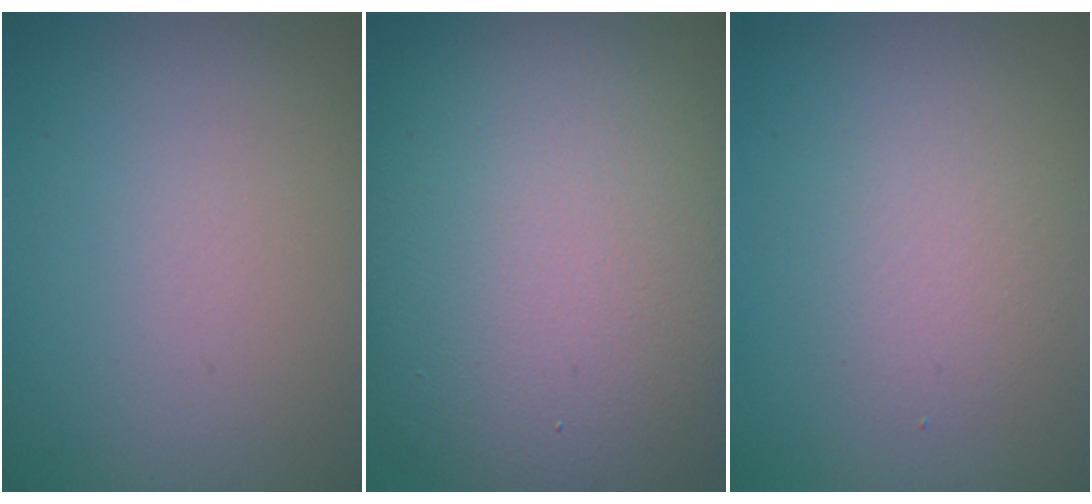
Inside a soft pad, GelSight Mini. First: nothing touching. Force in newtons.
{"total": 15.4, "press": 15.4, "slide": 0.9}
{"total": 2.5, "press": 2.5, "slide": 0.3}